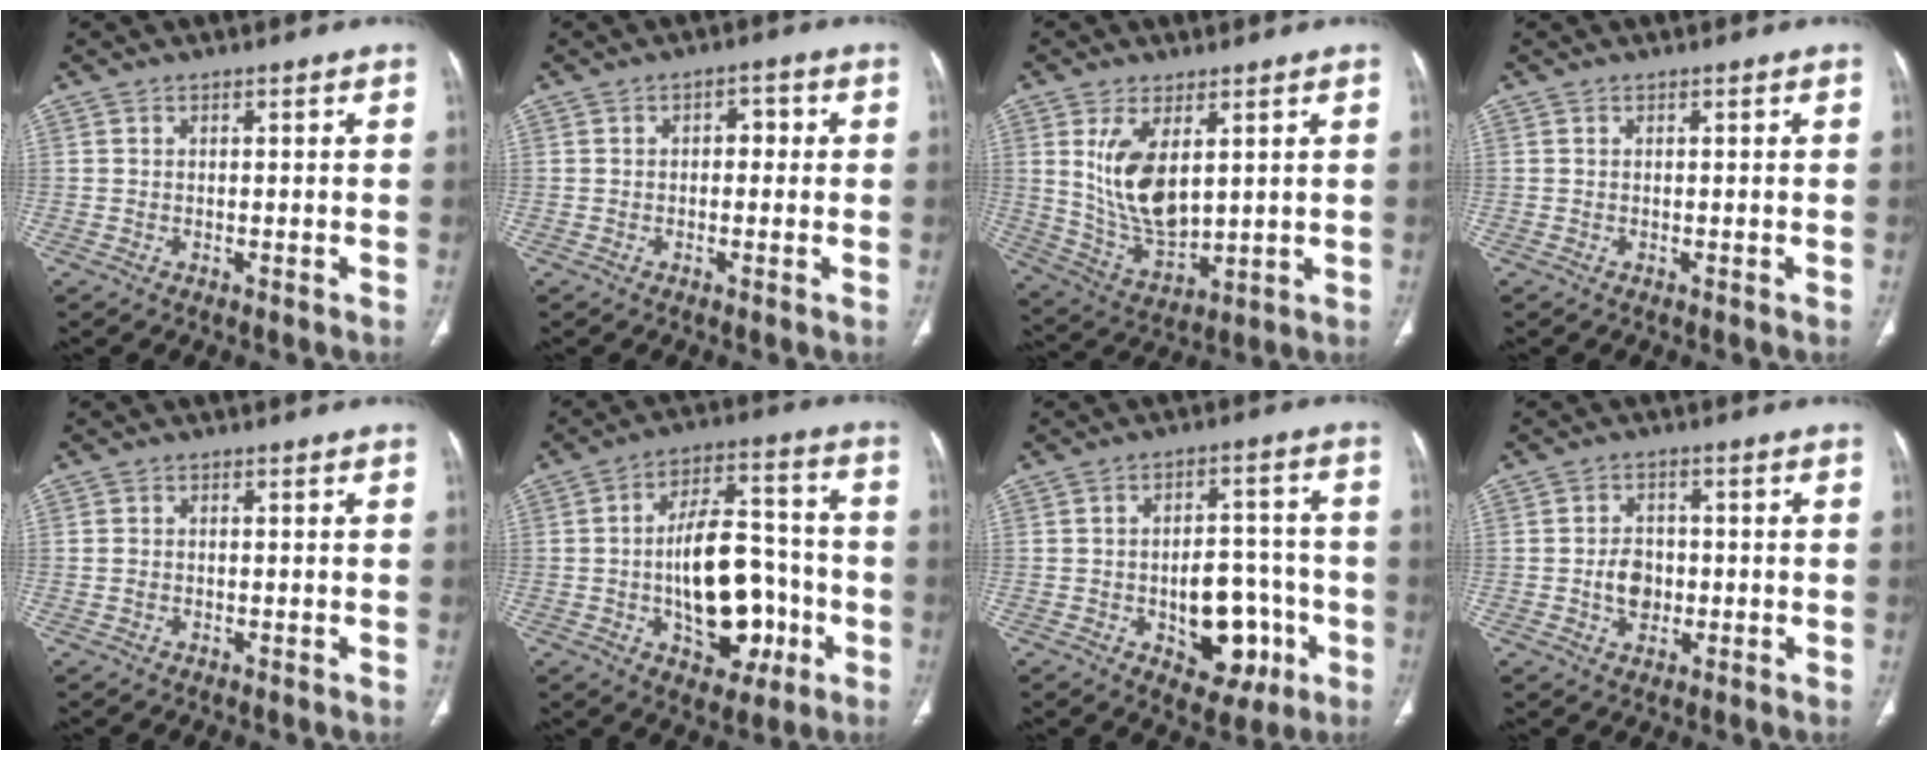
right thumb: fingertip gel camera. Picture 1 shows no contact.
{"total": 2.9, "force": [0.2, 1.9, 2.2], "torque": [-0.018, 0.015, -0.002]}
{"total": 12.4, "force": [3.4, 6.2, 10.1], "torque": [-0.181, -0.025, 0.085]}
{"total": 0.0}
{"total": 1.2, "force": [-0.2, 0.9, 0.7], "torque": [-0.016, 0.004, 0.000]}
{"total": 18.1, "force": [-3.8, 10.2, 14.4], "torque": [-0.189, 0.042, -0.050]}
{"total": 13.3, "force": [-3.9, 8.1, 9.8], "torque": [-0.092, 0.035, -0.043]}
{"total": 5.1, "force": [-0.8, 4.0, 3.1], "torque": [-0.034, 0.008, -0.014]}